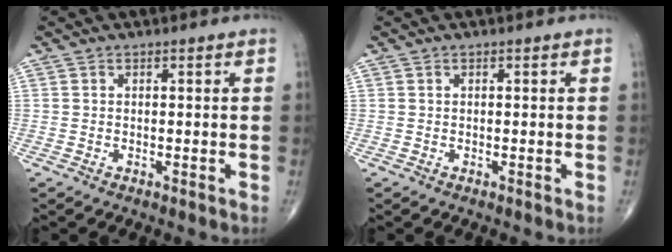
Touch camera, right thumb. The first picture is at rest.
{"total": 0.0}